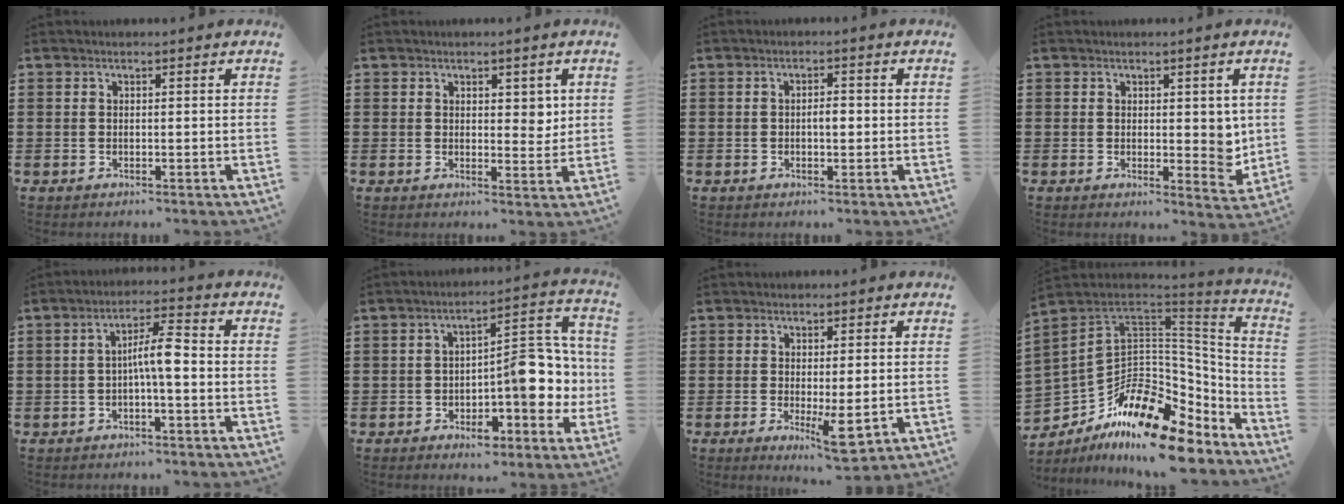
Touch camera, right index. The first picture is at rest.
{"total": 2.9, "force": [1.6, 1.7, 1.8], "torque": [-0.013, 0.000, 0.023]}
{"total": 2.1, "force": [-0.2, 0.8, 1.9], "torque": [-0.035, 0.004, -0.005]}
{"total": 5.0, "force": [1.3, 3.2, 3.6], "torque": [-0.034, -0.004, 0.017]}
{"total": 5.7, "force": [-0.6, 1.1, 5.5], "torque": [-0.102, 0.011, -0.016]}
{"total": 12.0, "force": [-1.6, 6.0, 10.3], "torque": [-0.126, -0.005, -0.026]}
{"total": 5.5, "force": [-1.1, 1.5, 5.1], "torque": [-0.095, -0.010, -0.015]}
{"total": 15.0, "force": [-8.1, 7.7, 10.0], "torque": [-0.201, 0.014, -0.143]}